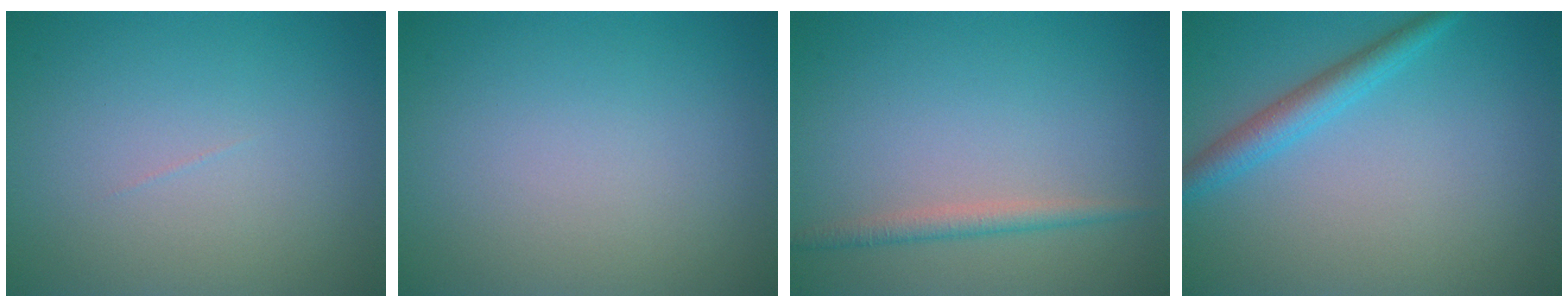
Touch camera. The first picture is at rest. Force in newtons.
{"total": 0.0}
{"total": 1.7, "press": 1.7, "slide": 0.1}
{"total": 2.7, "press": 2.7, "slide": 0.3}